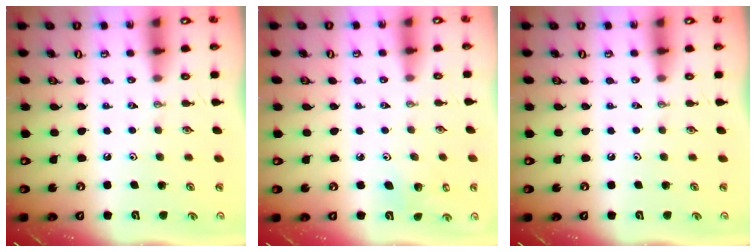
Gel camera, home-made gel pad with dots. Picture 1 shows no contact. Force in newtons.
{"total": 5.1, "press": 5.0, "slide": 1.0}
{"total": 0.0}